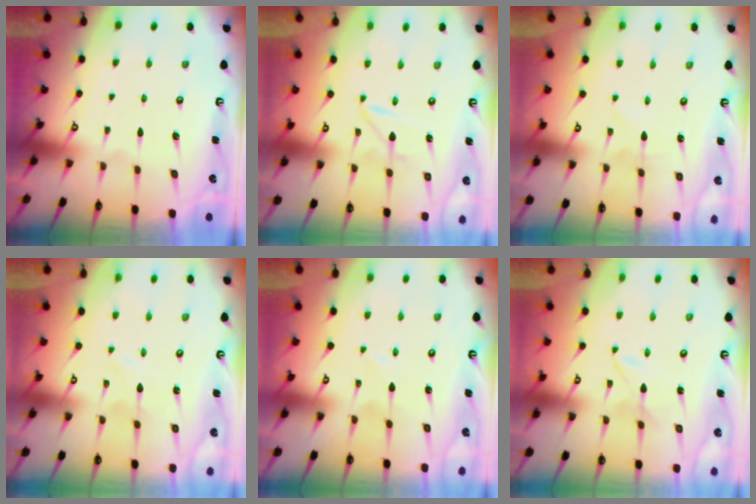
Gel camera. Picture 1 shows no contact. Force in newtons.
{"total": 1.6, "press": 1.6, "slide": 0.1}
{"total": 1.6, "press": 1.6, "slide": 0.1}
{"total": 1.1, "press": 1.1, "slide": 0.2}
{"total": 1.6, "press": 1.6, "slide": 0.2}
{"total": 1.8, "press": 1.7, "slide": 0.3}